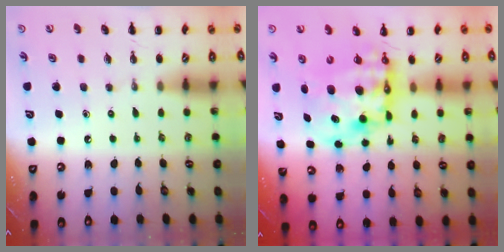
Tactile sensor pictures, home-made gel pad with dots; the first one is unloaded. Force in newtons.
{"total": 13.9, "press": 13.4, "slide": 3.6}